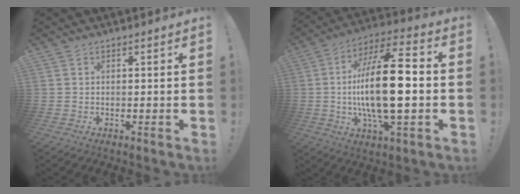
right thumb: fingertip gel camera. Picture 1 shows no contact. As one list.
[{"total": 21.5, "force": [-1.4, 7.1, 20.2], "torque": [-0.369, -0.002, -0.032]}]